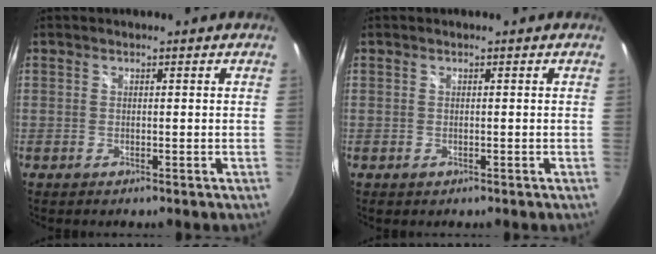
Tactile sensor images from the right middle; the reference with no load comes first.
{"total": 0.6, "force": [-0.3, 0.4, 0.2], "torque": [-0.003, -0.004, -0.005]}